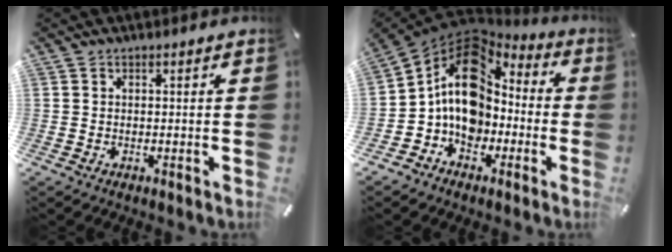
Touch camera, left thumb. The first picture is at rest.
{"total": 14.2, "force": [-0.3, 12.0, 7.4], "torque": [-0.141, 0.004, -0.004]}